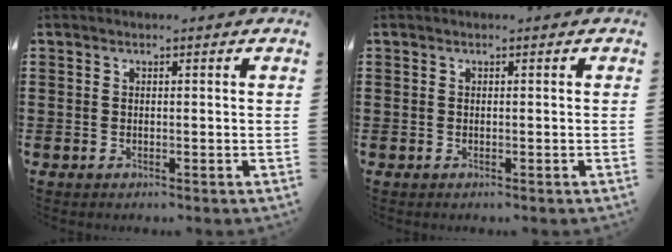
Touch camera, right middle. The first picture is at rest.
{"total": 0.0}